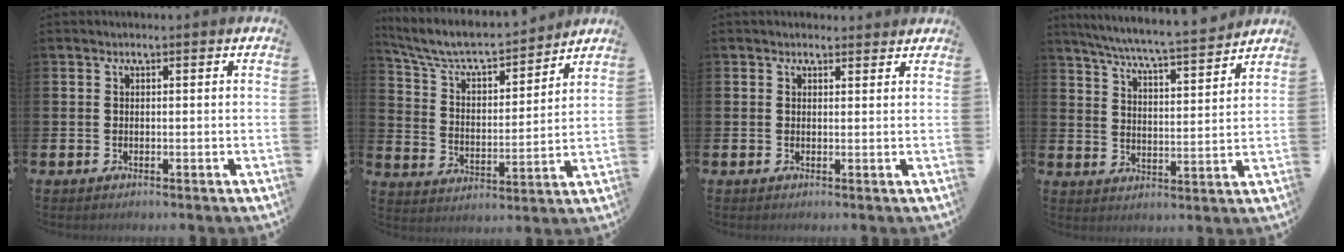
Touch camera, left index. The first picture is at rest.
{"total": 7.7, "force": [7.1, 1.8, 2.5], "torque": [-0.087, -0.052, 0.120]}
{"total": 1.3, "force": [1.1, 0.6, 0.1], "torque": [0.009, 0.002, 0.018]}
{"total": 6.4, "force": [6.1, -0.3, 2.0], "torque": [-0.065, -0.051, 0.105]}